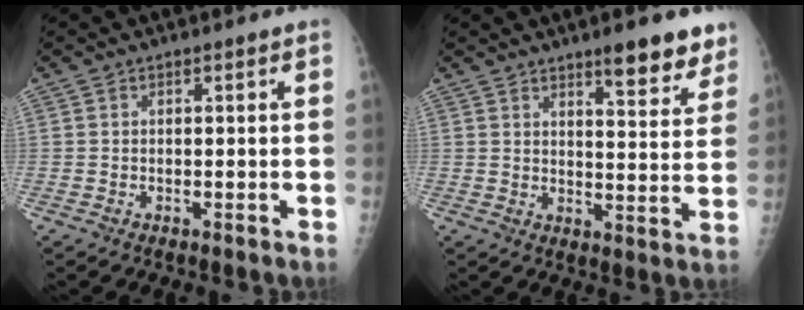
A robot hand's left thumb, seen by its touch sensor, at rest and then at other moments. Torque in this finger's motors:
{"motor_torque": [0.97, 0.40, 0.54, -0.74, 0.03]}